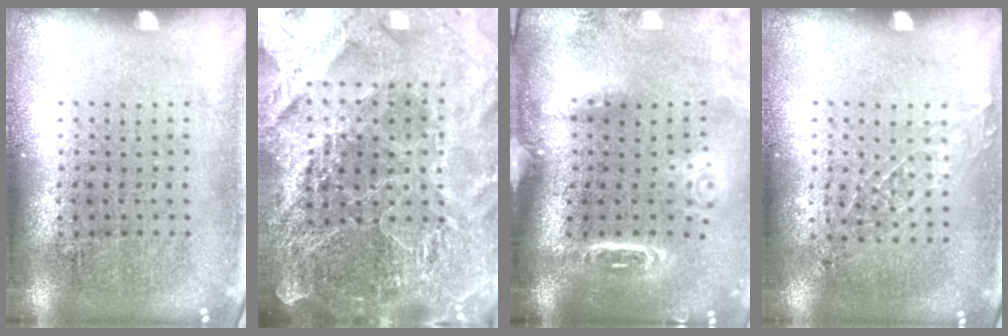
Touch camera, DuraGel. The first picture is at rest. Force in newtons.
{"total": 6.1, "press": 5.3, "slide": 3.0}
{"total": 1.8, "press": 1.7, "slide": 0.6}
{"total": 0.8, "press": 0.8, "slide": 0.0}